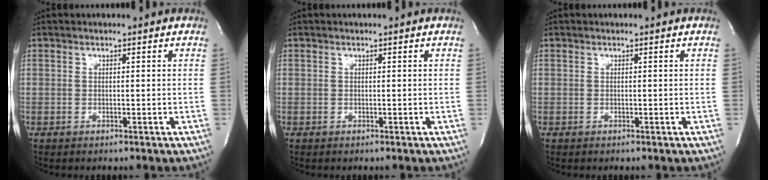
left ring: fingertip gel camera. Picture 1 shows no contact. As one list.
[{"total": 0.0}, {"total": 0.0}]